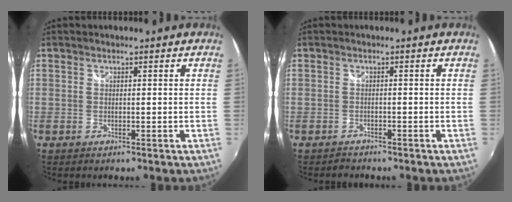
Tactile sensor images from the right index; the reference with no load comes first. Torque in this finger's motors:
{"motor_torque": [0.05, -0.01, 0.03, 0.01]}